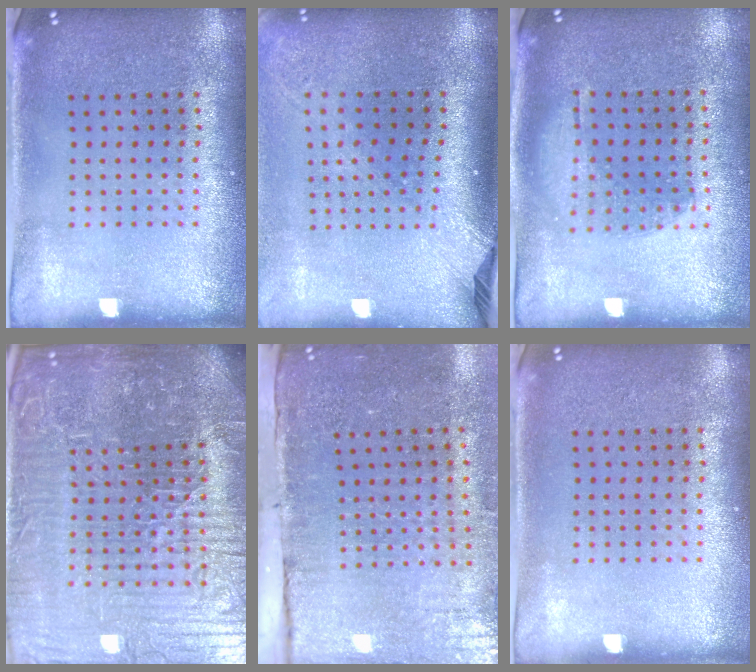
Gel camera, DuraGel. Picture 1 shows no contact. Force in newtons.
{"total": 2.3, "press": 1.7, "slide": 1.5}
{"total": 1.0, "press": 0.9, "slide": 0.4}
{"total": 7.6, "press": 6.8, "slide": 3.4}
{"total": 4.5, "press": 3.8, "slide": 2.5}
{"total": 0.0}